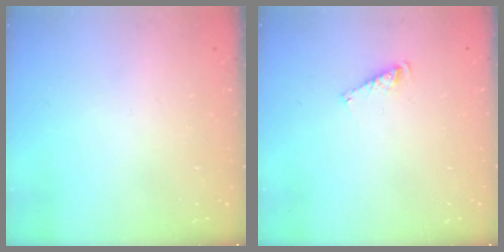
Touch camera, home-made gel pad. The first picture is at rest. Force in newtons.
{"total": 5.3, "press": 5.2, "slide": 0.3}